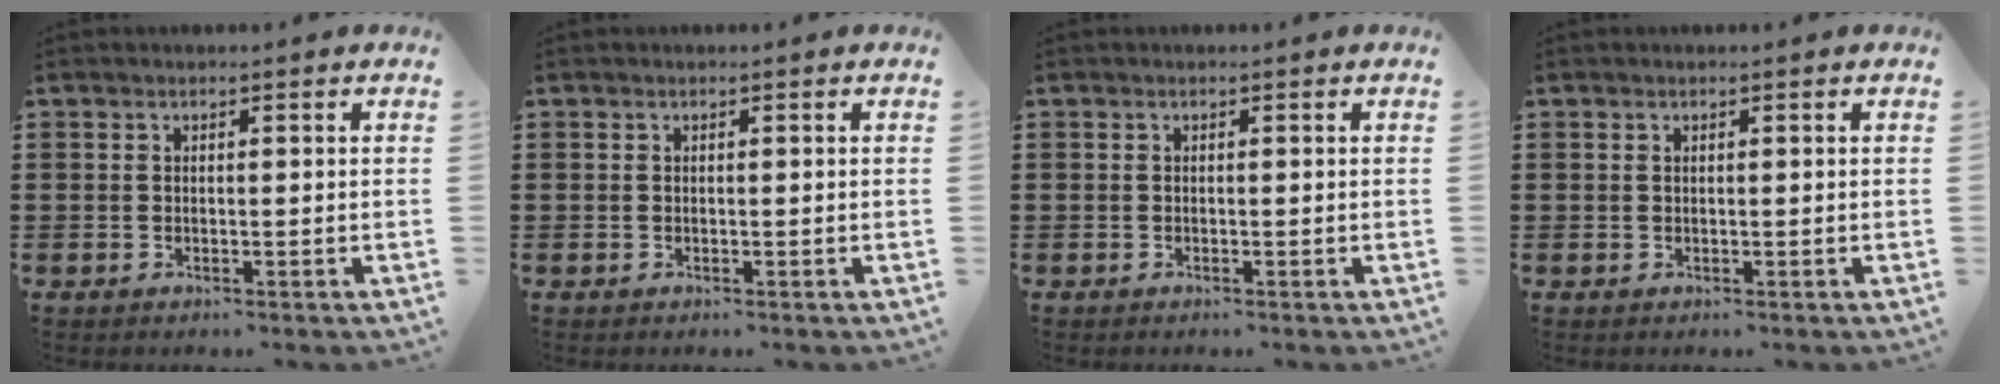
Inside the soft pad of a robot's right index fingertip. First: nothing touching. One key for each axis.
{"total": 0.0}
{"total": 0.0}
{"total": 0.0}